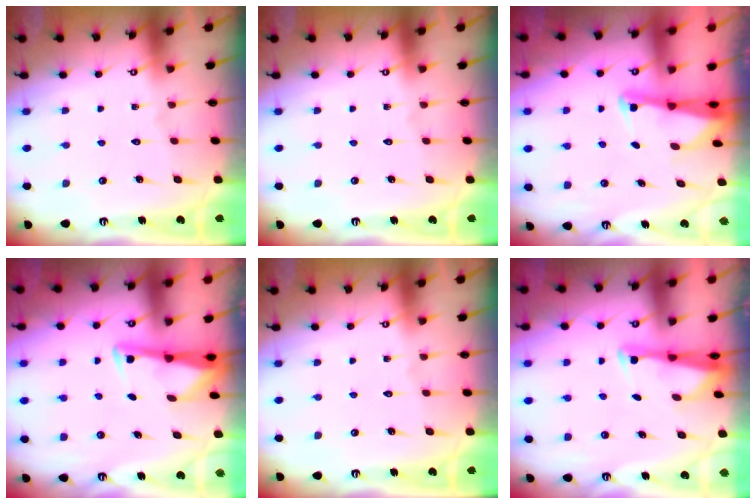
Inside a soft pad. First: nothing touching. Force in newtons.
{"total": 0.0}
{"total": 2.6, "press": 2.6, "slide": 0.2}
{"total": 3.0, "press": 3.0, "slide": 0.4}
{"total": 0.0}
{"total": 2.8, "press": 2.8, "slide": 0.6}